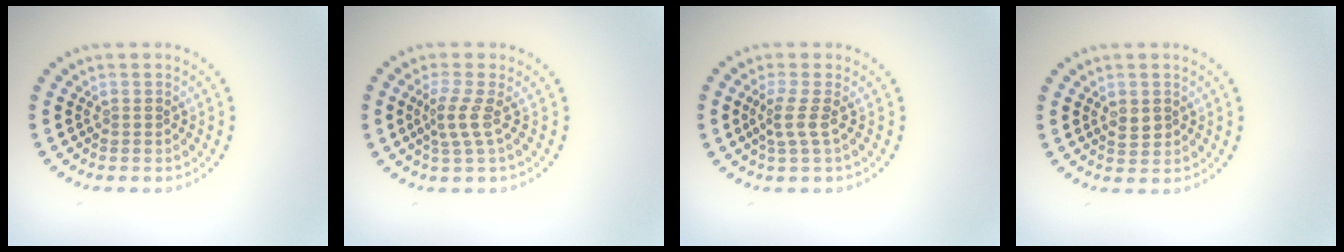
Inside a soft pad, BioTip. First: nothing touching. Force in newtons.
{"total": 2.2, "press": 1.6, "slide": 1.6}
{"total": 1.8, "press": 1.3, "slide": 1.2}
{"total": 1.4, "press": 1.4, "slide": 0.3}